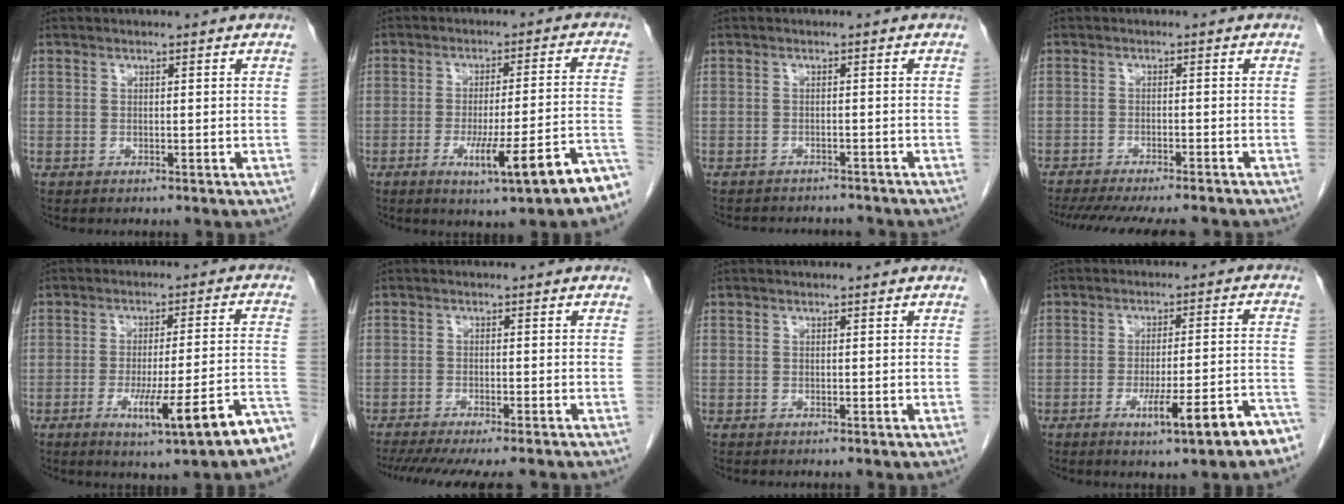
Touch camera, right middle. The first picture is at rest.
{"total": 11.6, "force": [-6.6, 0.4, 9.6], "torque": [-0.134, 0.003, -0.089]}
{"total": 7.2, "force": [-6.8, 2.0, 1.4], "torque": [-0.021, 0.001, -0.080]}
{"total": 16.3, "force": [-14.2, 2.6, 7.4], "torque": [-0.145, -0.028, -0.192]}
{"total": 12.3, "force": [-7.0, 0.3, 10.1], "torque": [-0.132, 0.003, -0.095]}
{"total": 14.5, "force": [-12.6, 1.8, 6.9], "torque": [-0.120, -0.028, -0.171]}
{"total": 0.0}
{"total": 9.9, "force": [-5.9, 0.5, 7.9], "torque": [-0.114, 0.006, -0.080]}